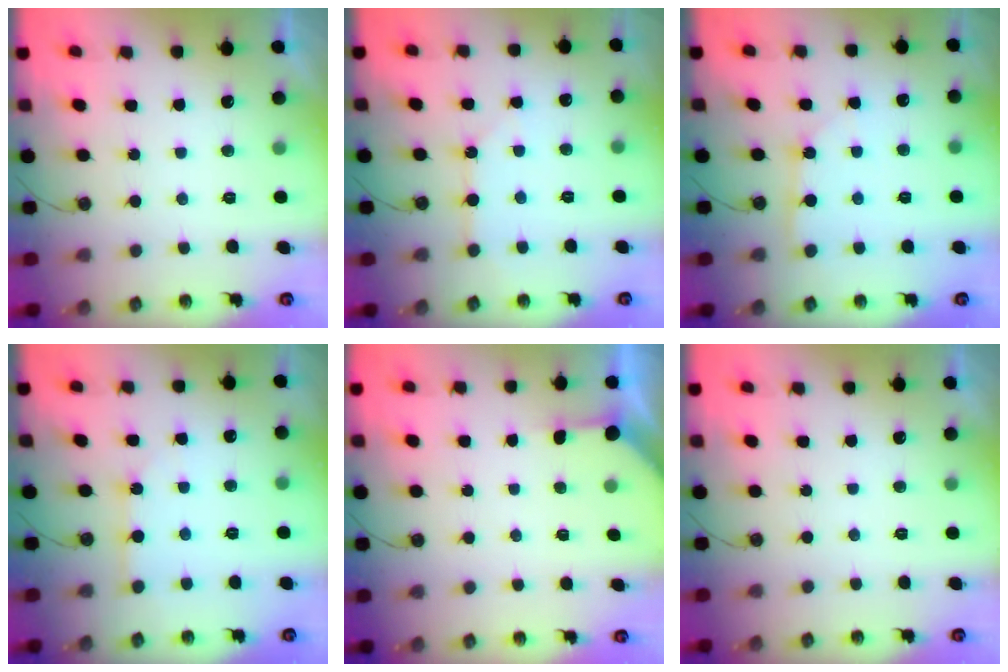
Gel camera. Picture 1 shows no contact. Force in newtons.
{"total": 3.9, "press": 3.8, "slide": 0.4}
{"total": 2.6, "press": 2.6, "slide": 0.0}
{"total": 3.2, "press": 3.2, "slide": 0.2}
{"total": 2.1, "press": 2.1, "slide": 0.3}
{"total": 0.0}